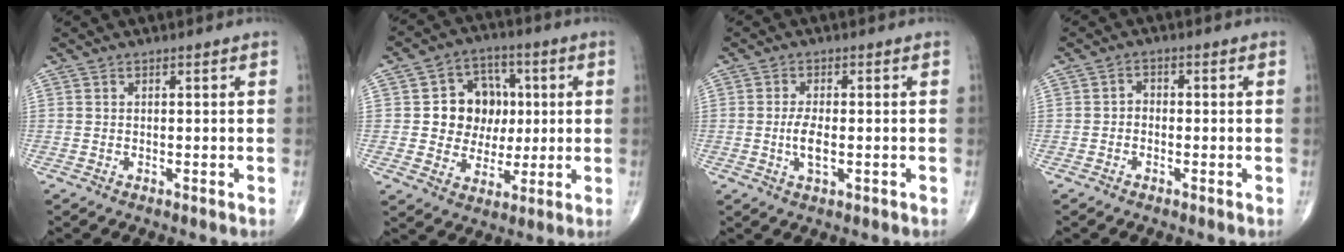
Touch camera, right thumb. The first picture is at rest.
{"total": 11.8, "force": [1.3, 10.2, 5.6], "torque": [-0.024, 0.011, 0.026]}
{"total": 4.2, "force": [-0.7, 1.7, 3.8], "torque": [-0.075, -0.004, -0.014]}
{"total": 1.7, "force": [-0.6, 1.3, 0.8], "torque": [-0.003, 0.009, -0.018]}